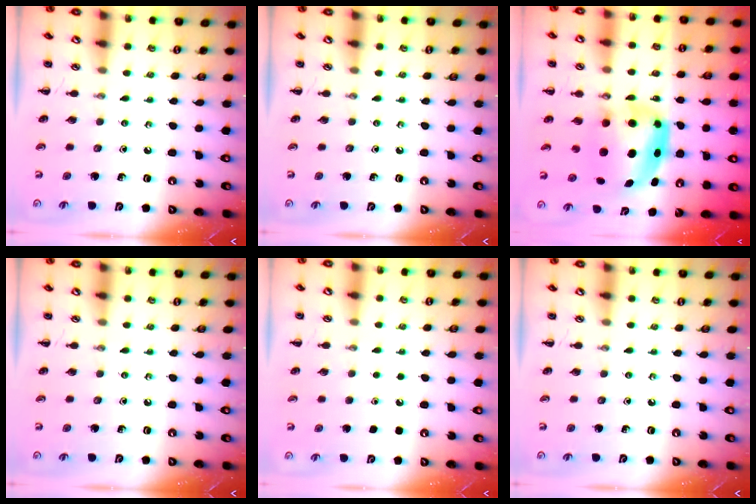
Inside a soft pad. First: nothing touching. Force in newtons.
{"total": 0.0}
{"total": 7.5, "press": 7.3, "slide": 1.5}
{"total": 0.0}
{"total": 1.8, "press": 1.8, "slide": 0.1}
{"total": 0.0}